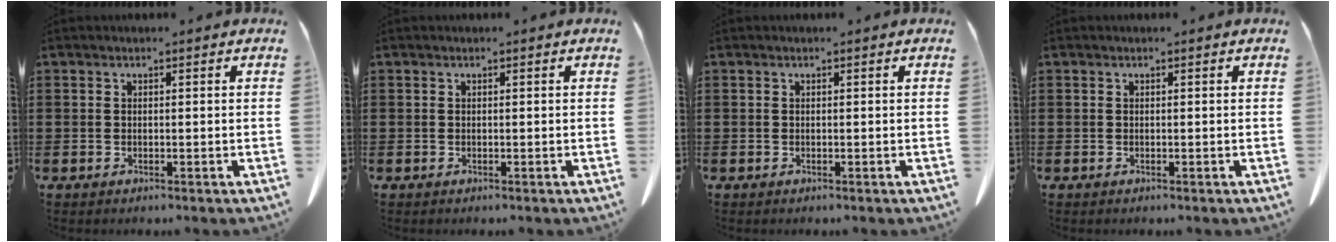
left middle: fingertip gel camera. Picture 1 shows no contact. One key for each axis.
{"total": 0.0}
{"total": 0.0}
{"total": 0.0}